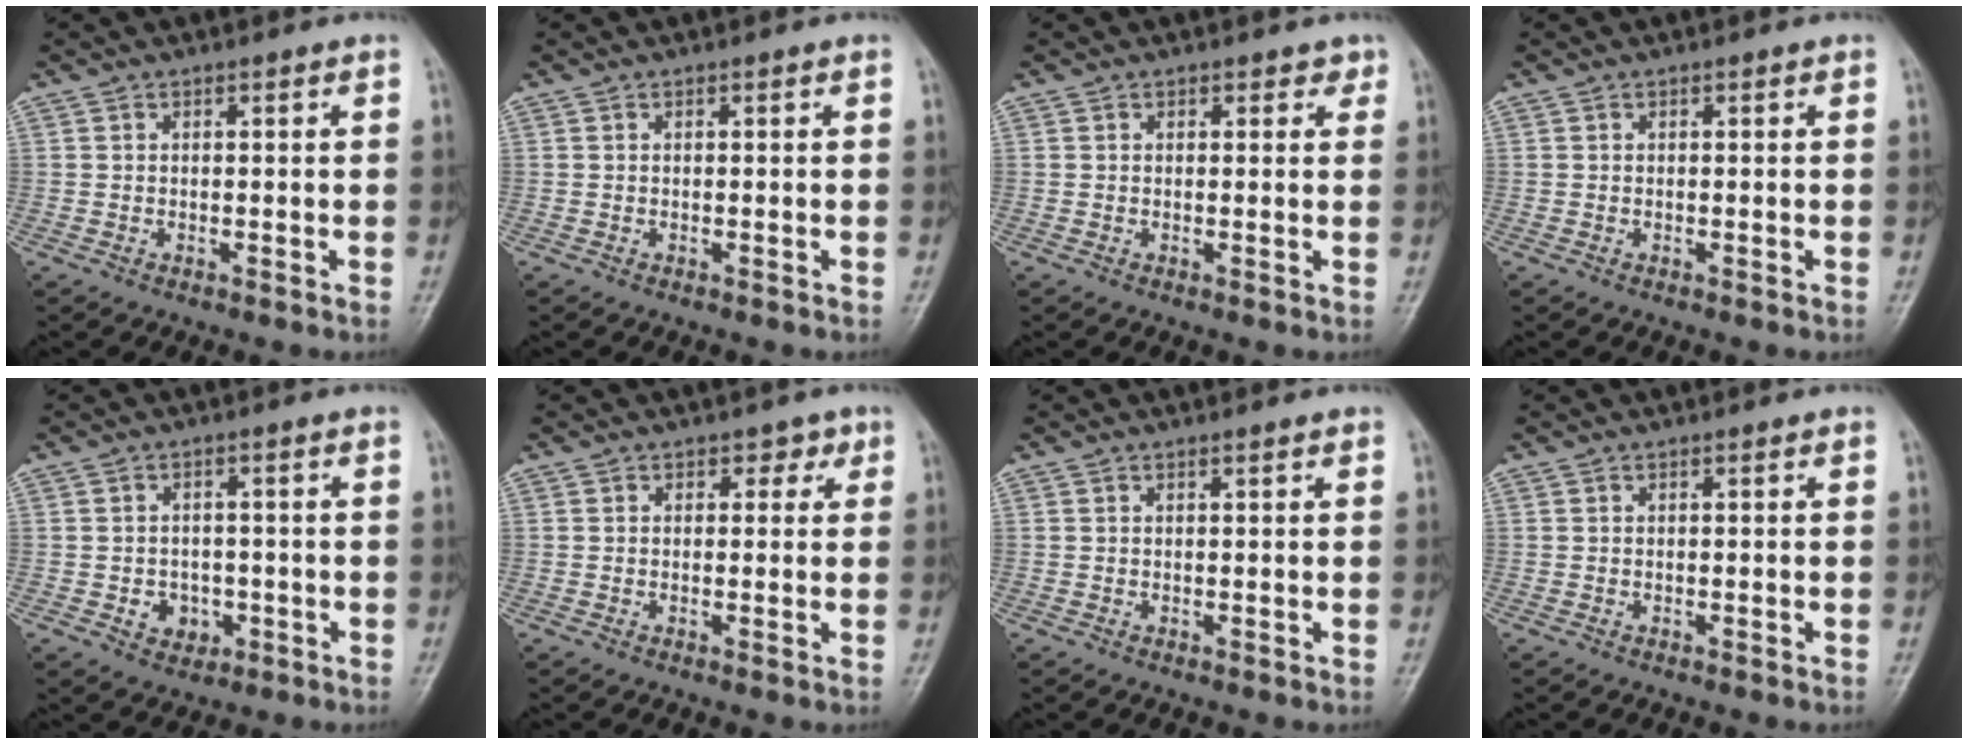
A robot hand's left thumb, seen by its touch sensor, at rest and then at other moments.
{"total": 0.0}
{"total": 1.6, "force": [1.0, 1.1, 0.6], "torque": [0.014, -0.003, 0.007]}
{"total": 0.0}
{"total": 4.4, "force": [-1.3, 3.7, 2.1], "torque": [-0.009, 0.007, -0.012]}
{"total": 2.2, "force": [1.0, 1.7, 1.0], "torque": [0.011, 0.000, 0.005]}
{"total": 0.6, "force": [0.4, 0.1, 0.4], "torque": [-0.007, -0.001, 0.006]}
{"total": 0.0}